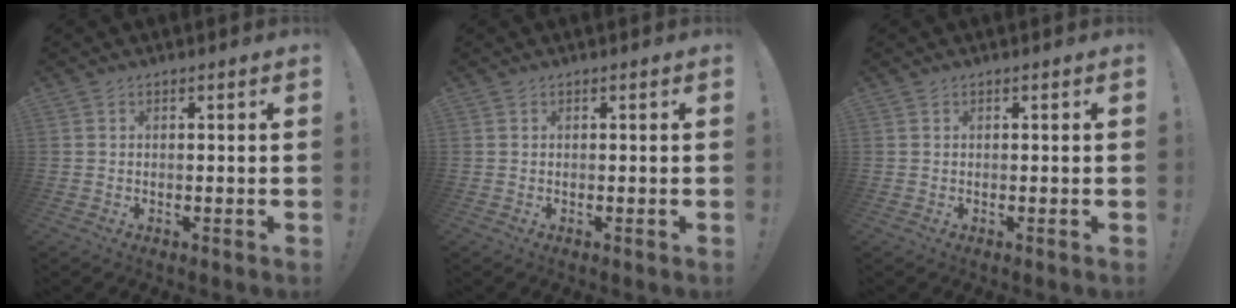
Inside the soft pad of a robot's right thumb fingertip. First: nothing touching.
{"total": 0.0}
{"total": 0.0}